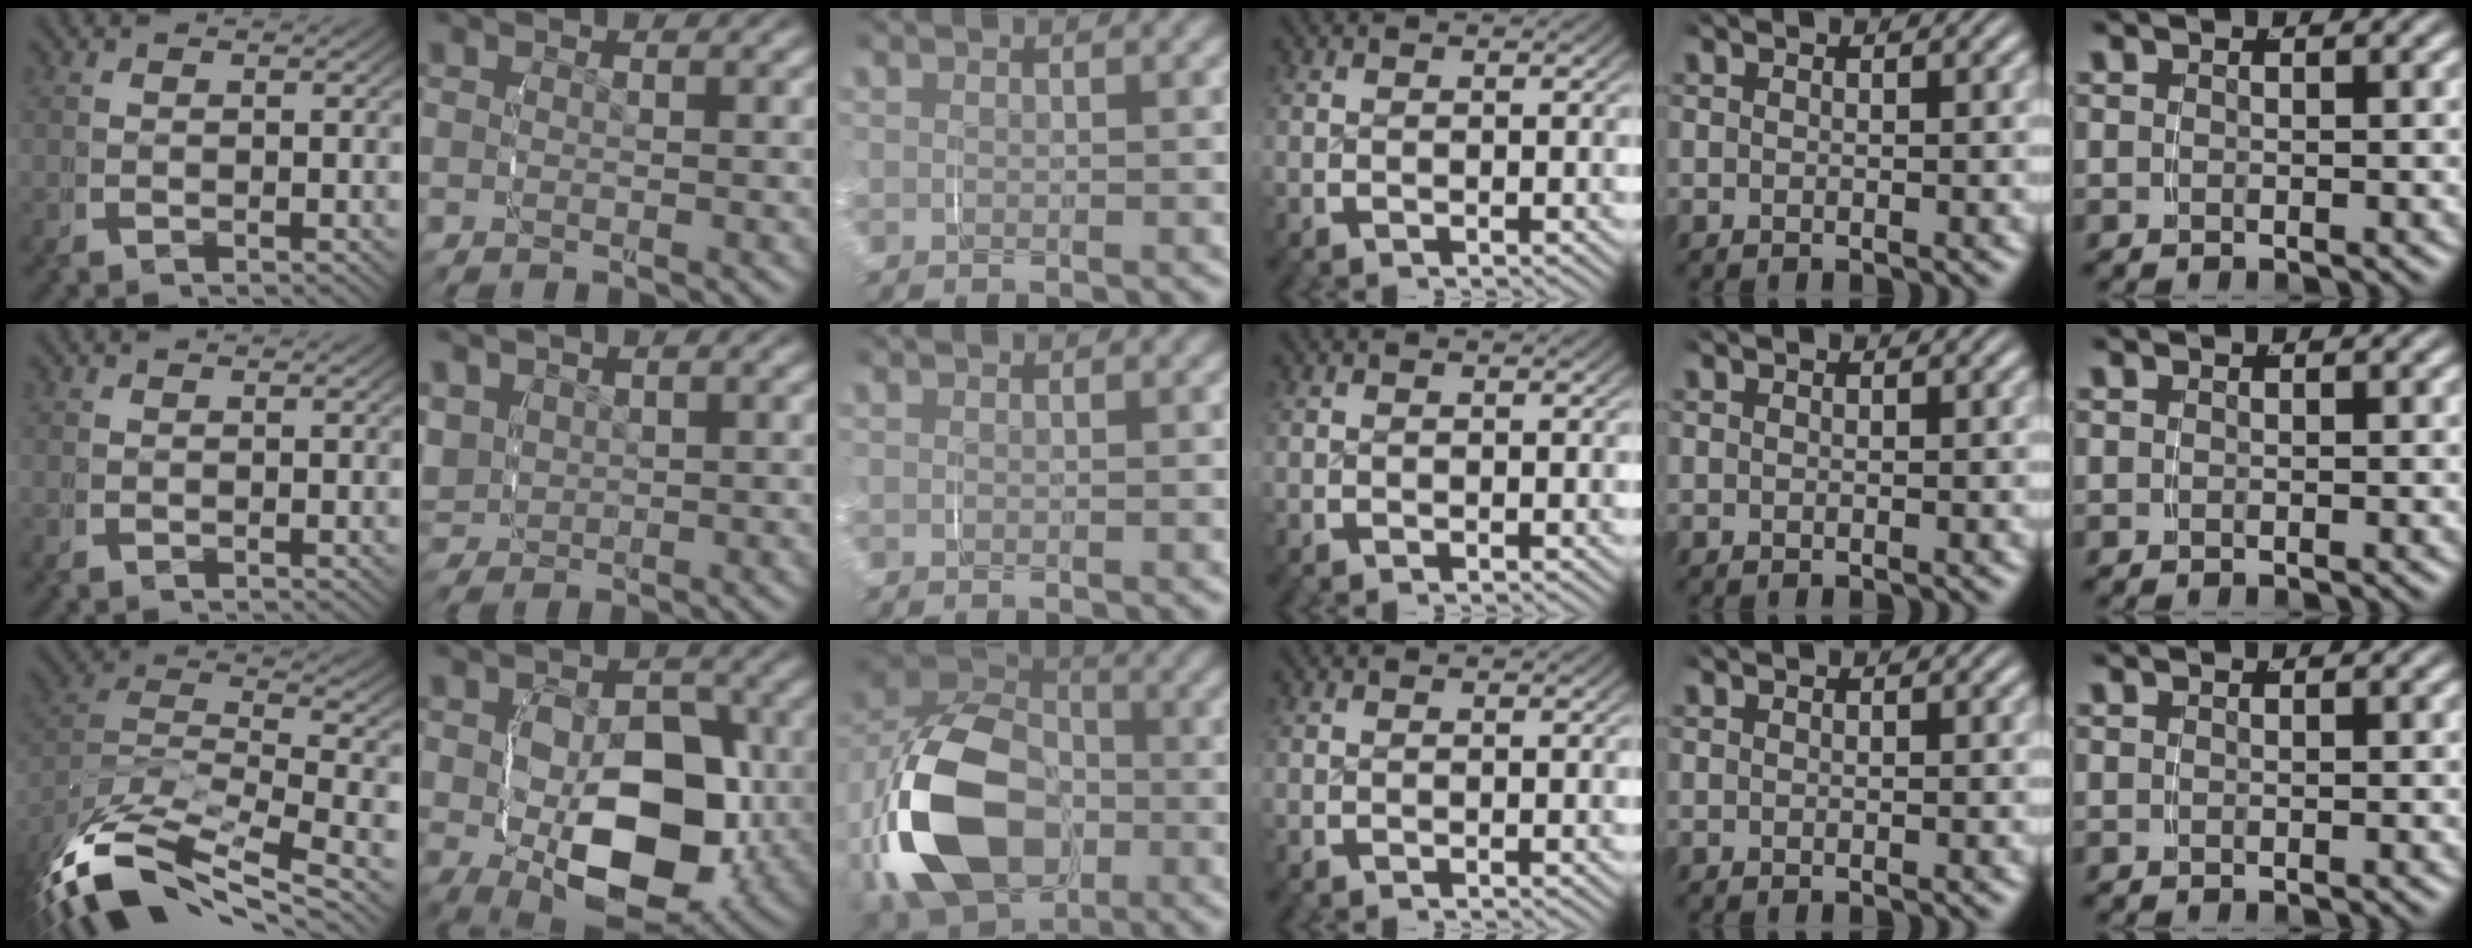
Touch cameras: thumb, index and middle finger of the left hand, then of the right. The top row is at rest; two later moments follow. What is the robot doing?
{"motion": "grasp_and_lifting", "object": "fork"}